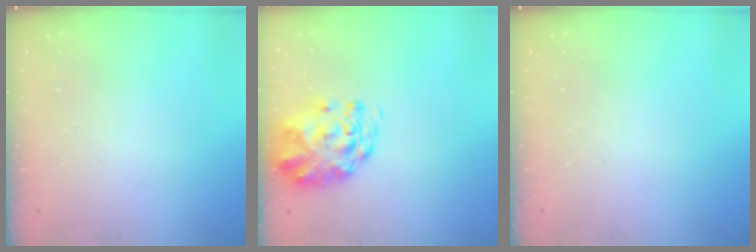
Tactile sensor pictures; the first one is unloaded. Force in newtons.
{"total": 3.0, "press": 2.8, "slide": 1.1}
{"total": 0.0}